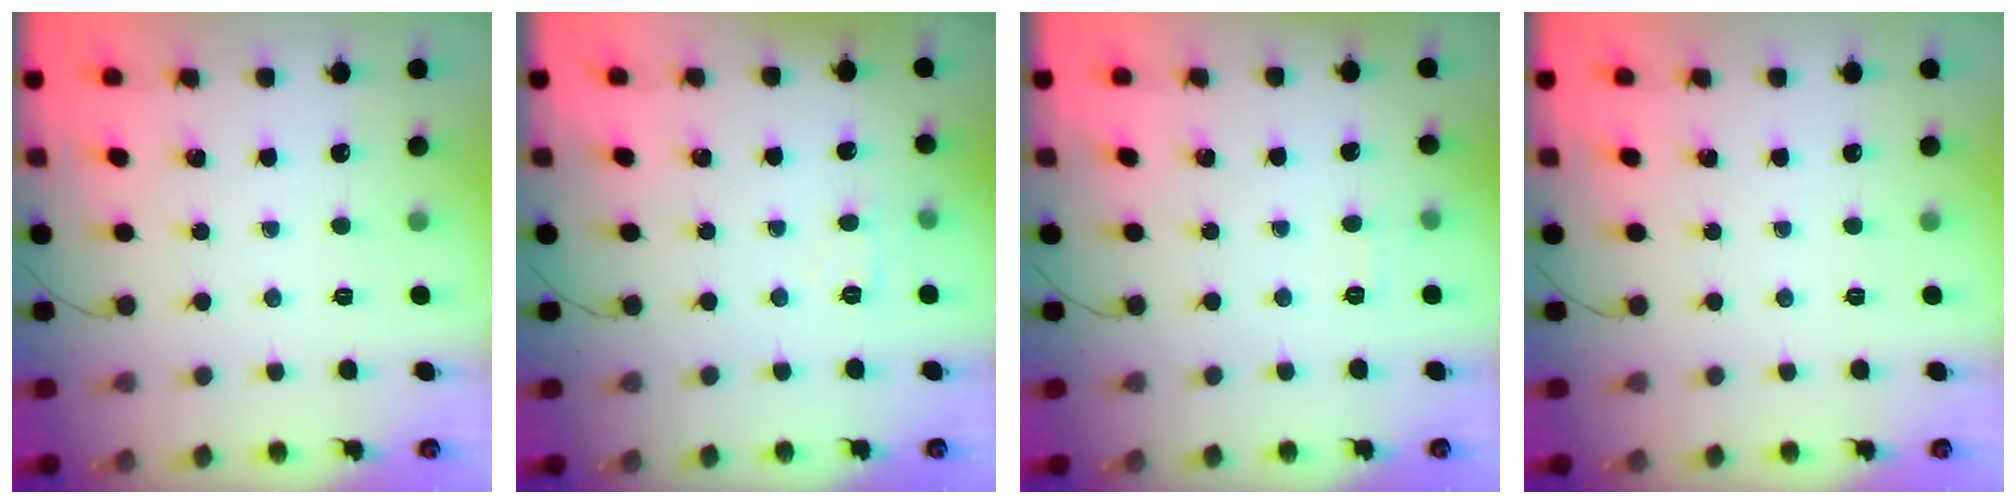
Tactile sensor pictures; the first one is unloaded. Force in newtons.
{"total": 5.0, "press": 4.8, "slide": 1.1}
{"total": 4.5, "press": 4.4, "slide": 1.2}
{"total": 0.0}